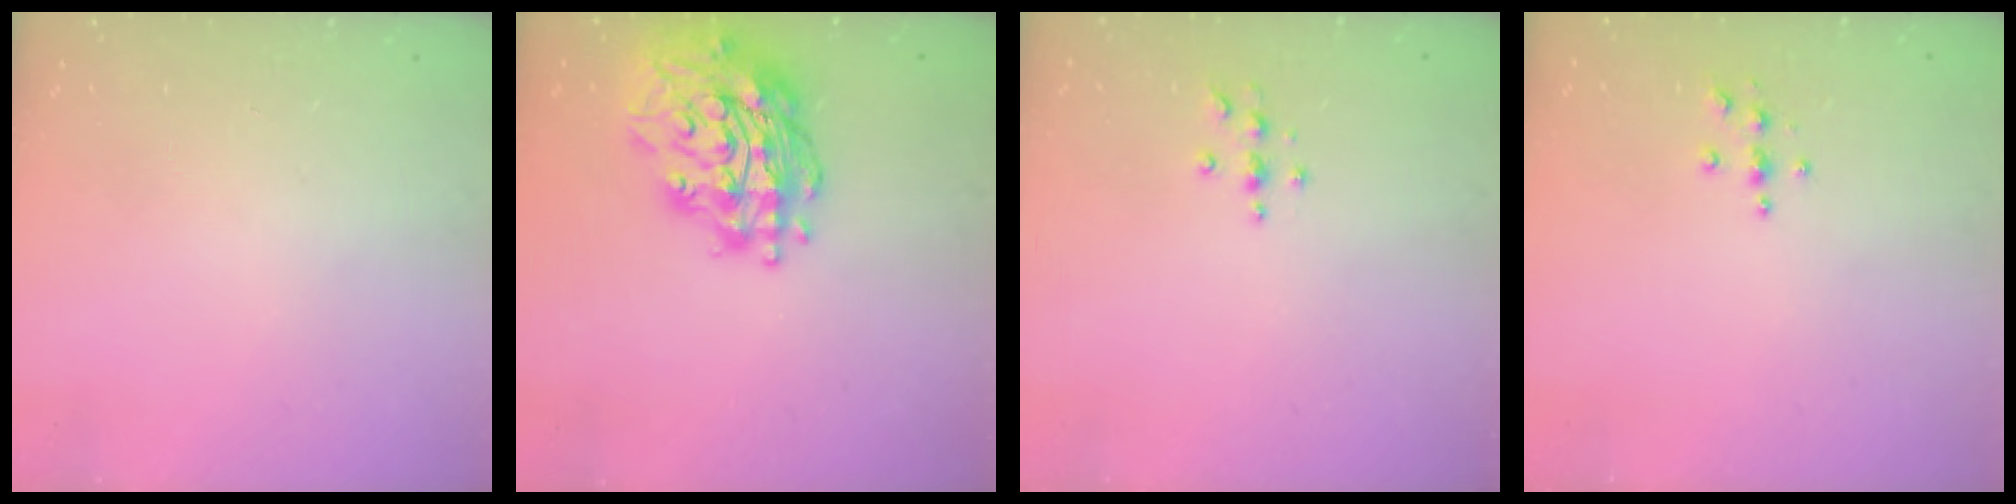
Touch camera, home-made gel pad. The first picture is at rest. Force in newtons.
{"total": 20.7, "press": 20.6, "slide": 1.9}
{"total": 4.0, "press": 4.0, "slide": 0.5}
{"total": 3.8, "press": 3.8, "slide": 0.4}